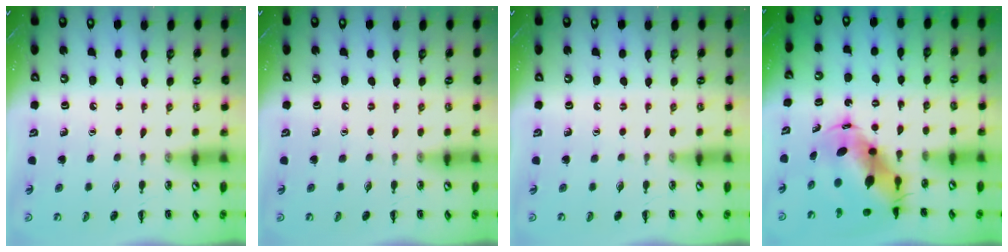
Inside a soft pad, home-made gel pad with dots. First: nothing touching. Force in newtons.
{"total": 0.0}
{"total": 0.0}
{"total": 9.0, "press": 8.7, "slide": 2.4}